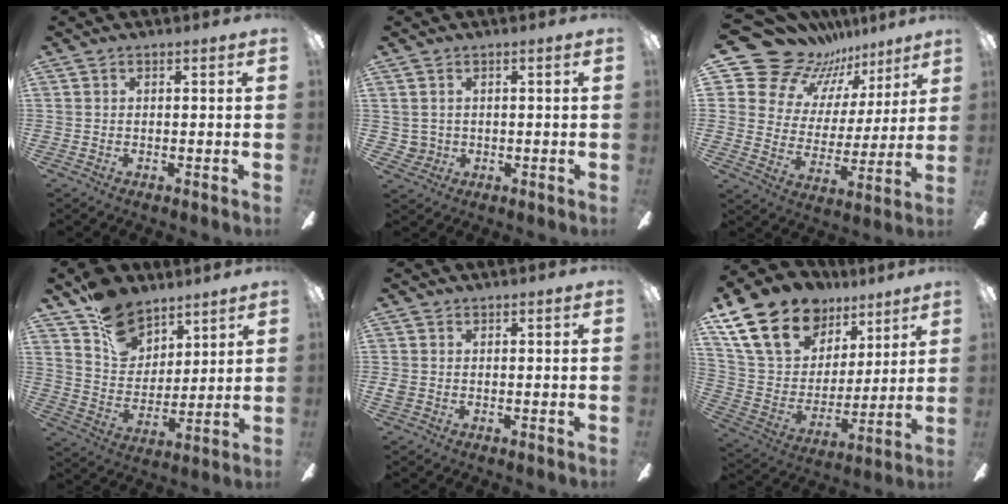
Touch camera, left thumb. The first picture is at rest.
{"total": 2.8, "force": [0.8, 2.7, 0.2], "torque": [-0.011, 0.004, 0.018]}
{"total": 17.4, "force": [14.0, 9.8, 3.3], "torque": [-0.085, -0.111, 0.266]}
{"total": 13.3, "force": [9.4, 8.3, 4.4], "torque": [-0.086, -0.050, 0.183]}
{"total": 1.4, "force": [0.0, 1.3, 0.5], "torque": [-0.010, 0.004, 0.000]}
{"total": 22.2, "force": [13.7, 14.1, 10.4], "torque": [-0.198, -0.067, 0.265]}